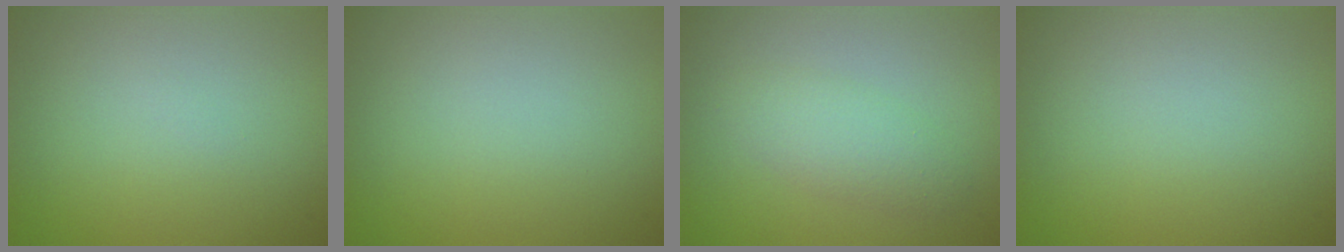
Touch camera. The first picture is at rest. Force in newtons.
{"total": 0.0}
{"total": 2.4, "press": 2.4, "slide": 0.2}
{"total": 0.0}